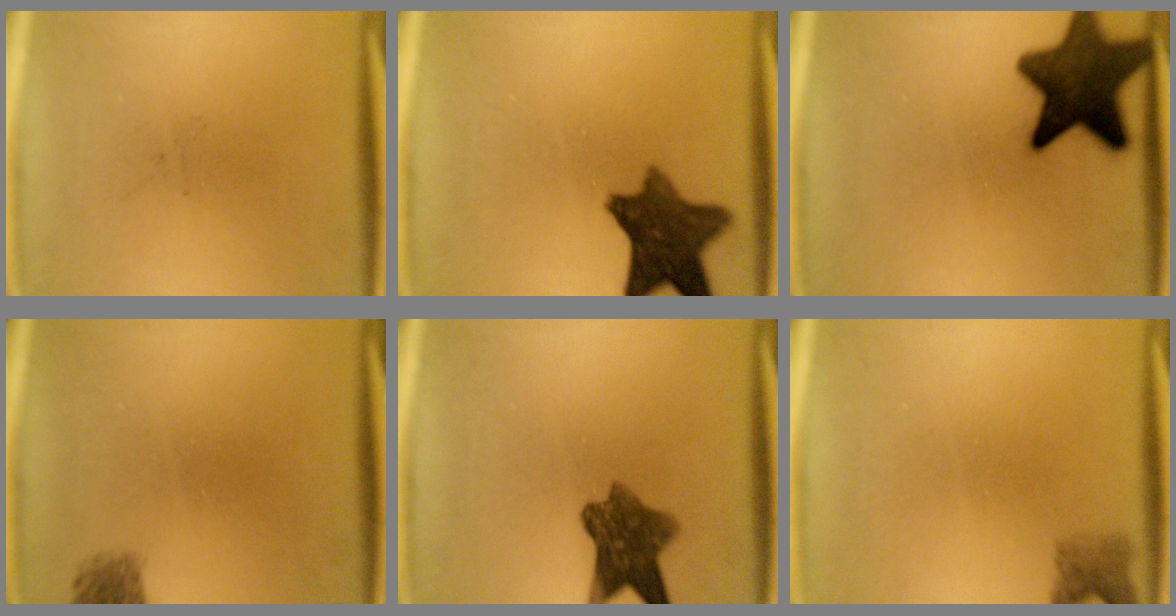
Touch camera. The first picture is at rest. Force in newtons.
{"total": 10.8}
{"total": 14.1}
{"total": 1.8}
{"total": 7.9}
{"total": 2.3}